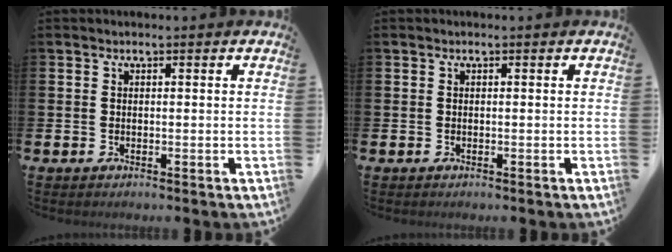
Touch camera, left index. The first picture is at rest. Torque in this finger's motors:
{"motor_torque": [0.00, 0.00, 0.00, 0.00]}